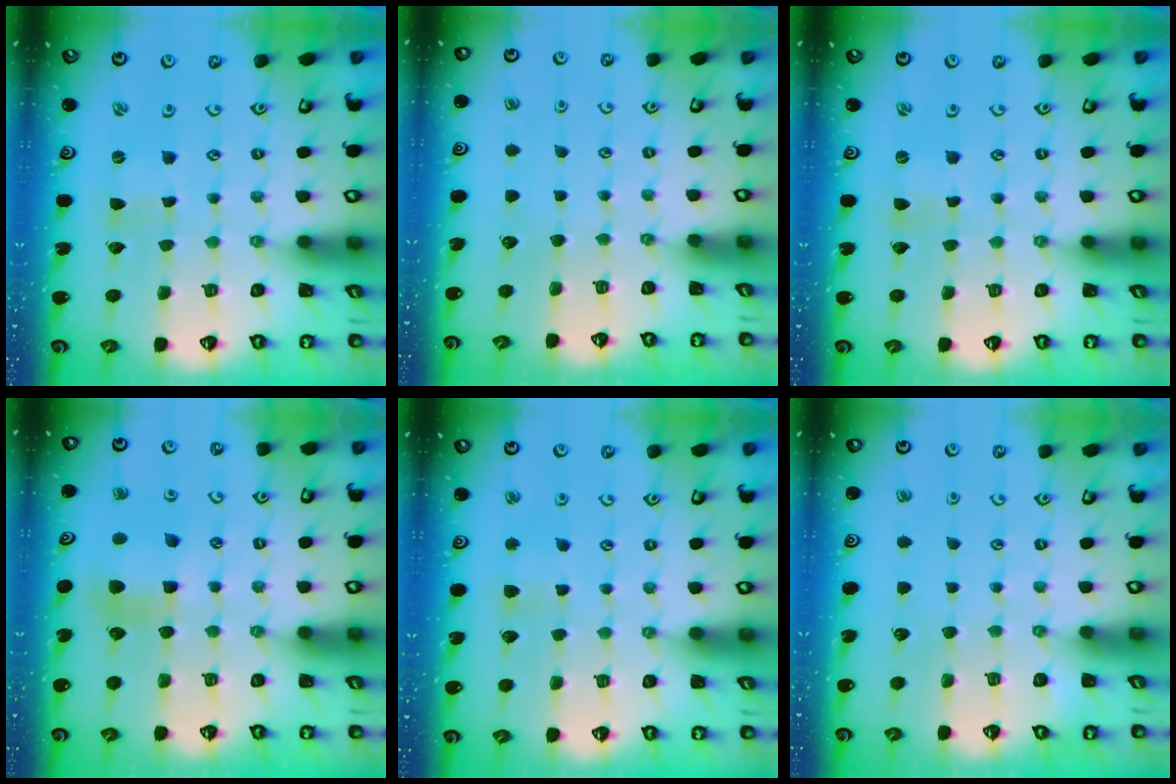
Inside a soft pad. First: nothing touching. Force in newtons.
{"total": 0.0}
{"total": 0.0}
{"total": 6.5, "press": 6.5, "slide": 0.6}
{"total": 3.3, "press": 3.3, "slide": 0.5}
{"total": 0.0}